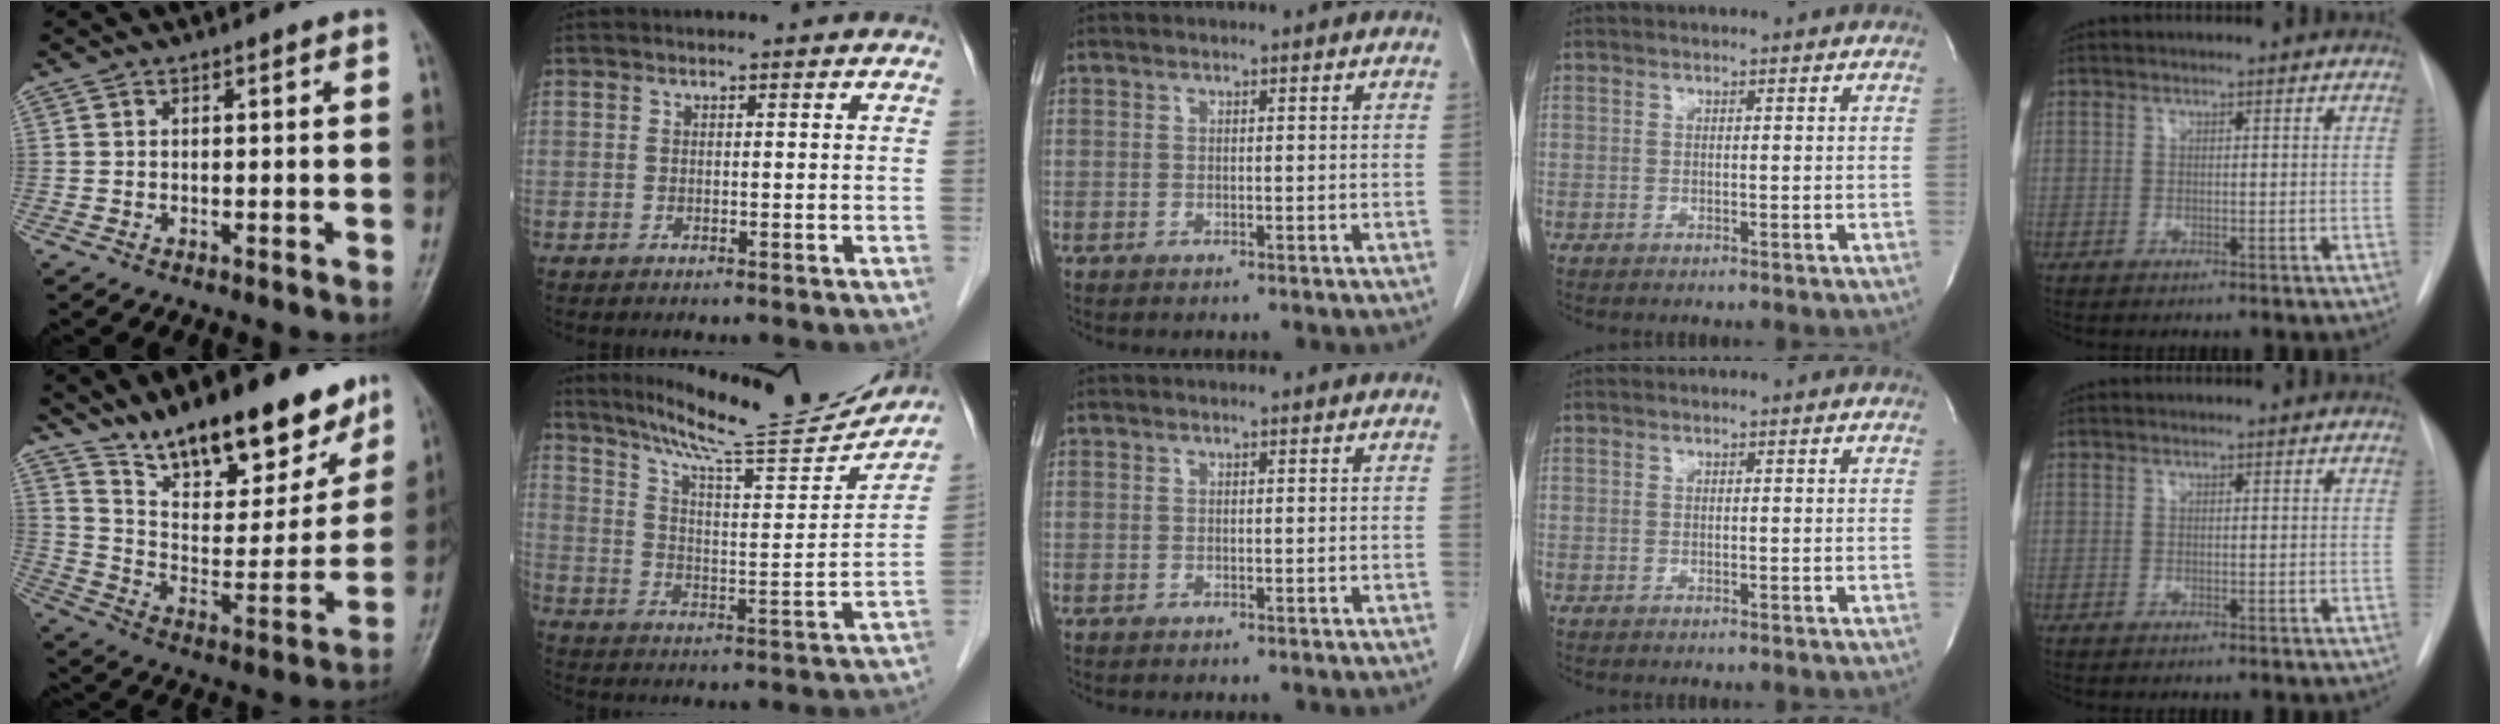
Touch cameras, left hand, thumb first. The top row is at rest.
{"thumb": {"total": 22.5, "force": [16.7, 8.6, 12.3], "torque": [-0.142, -0.086, 0.273]}, "index": {"total": 19.1, "force": [17.7, 0.3, 7.3], "torque": [-0.124, -0.037, 0.261]}}